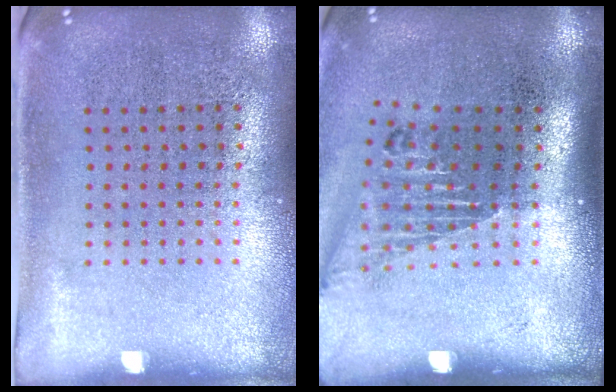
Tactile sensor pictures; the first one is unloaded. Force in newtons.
{"total": 1.6, "press": 1.2, "slide": 1.1}